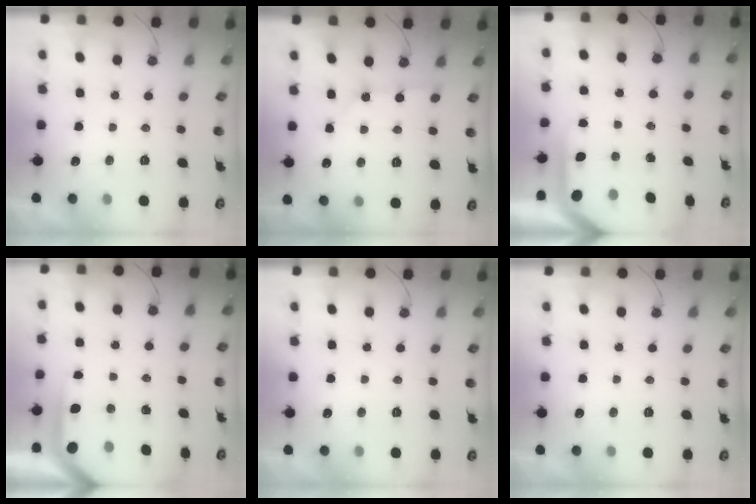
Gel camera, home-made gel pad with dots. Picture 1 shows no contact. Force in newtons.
{"total": 1.4, "press": 1.4, "slide": 0.2}
{"total": 4.8, "press": 4.7, "slide": 0.5}
{"total": 4.5, "press": 4.5, "slide": 0.3}
{"total": 0.0}
{"total": 0.0}